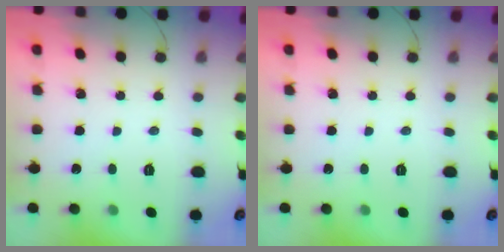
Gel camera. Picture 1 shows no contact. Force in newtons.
{"total": 0.0}